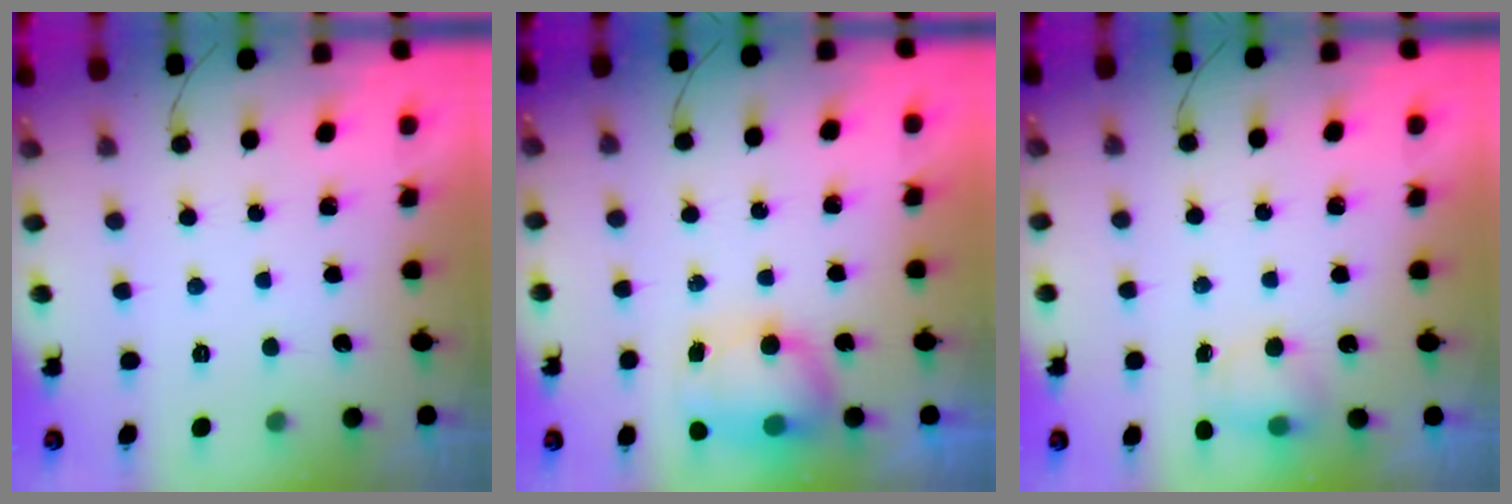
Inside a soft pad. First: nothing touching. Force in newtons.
{"total": 7.3, "press": 7.2, "slide": 1.7}
{"total": 4.6, "press": 4.5, "slide": 1.1}